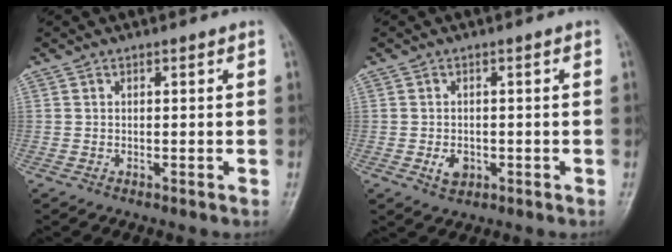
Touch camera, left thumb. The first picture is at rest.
{"total": 2.9, "force": [-0.8, 2.1, 1.8], "torque": [-0.024, 0.000, -0.010]}